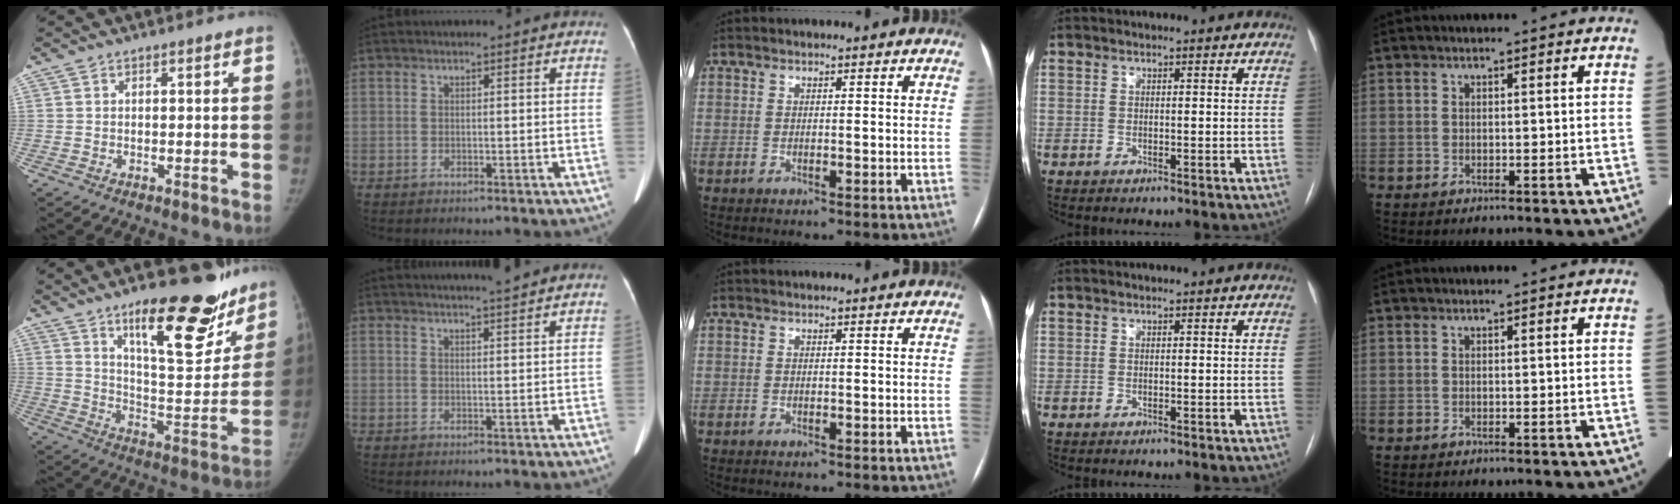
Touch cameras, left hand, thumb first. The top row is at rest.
{"thumb": {"total": 23.7, "force": [15.3, 8.0, 16.2], "torque": [-0.175, -0.091, 0.231]}, "index": {"total": 6.2, "force": [5.6, -0.7, 2.6], "torque": [-0.039, 0.008, 0.073]}}